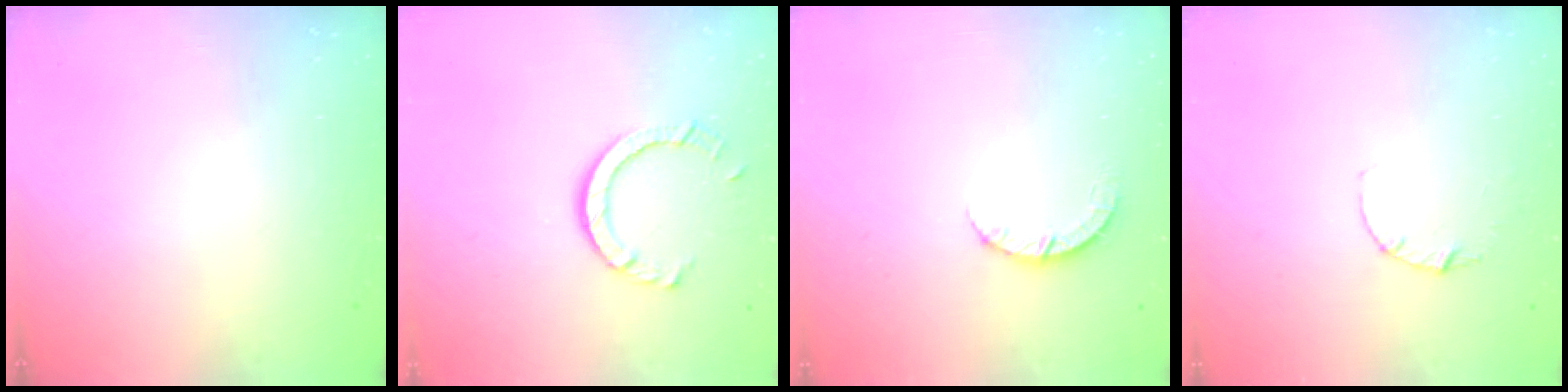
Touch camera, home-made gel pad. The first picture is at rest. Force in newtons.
{"total": 7.8, "press": 7.7, "slide": 0.7}
{"total": 3.4, "press": 3.4, "slide": 0.4}
{"total": 2.8, "press": 2.8, "slide": 0.3}